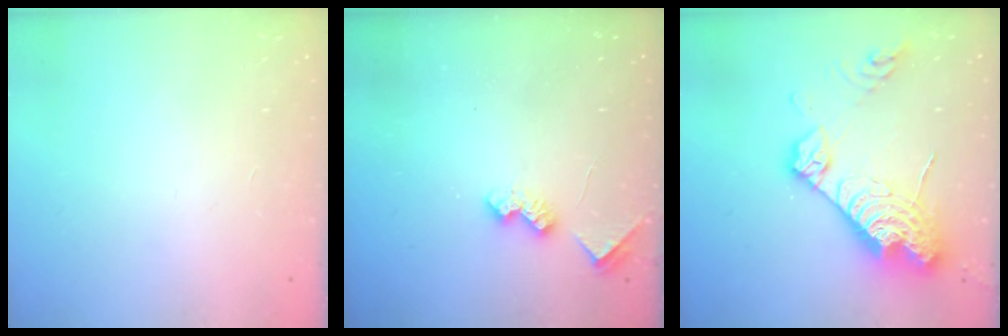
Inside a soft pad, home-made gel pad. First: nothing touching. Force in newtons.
{"total": 5.9, "press": 5.8, "slide": 0.8}
{"total": 18.8, "press": 18.7, "slide": 1.7}